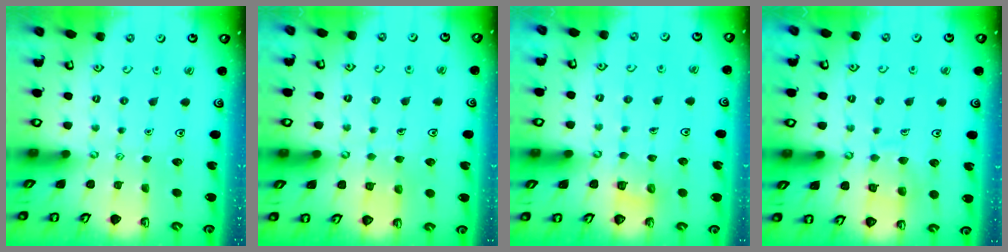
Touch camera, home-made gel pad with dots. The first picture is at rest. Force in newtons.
{"total": 3.6, "press": 3.6, "slide": 0.3}
{"total": 2.2, "press": 2.2, "slide": 0.1}
{"total": 10.7, "press": 10.7, "slide": 0.9}